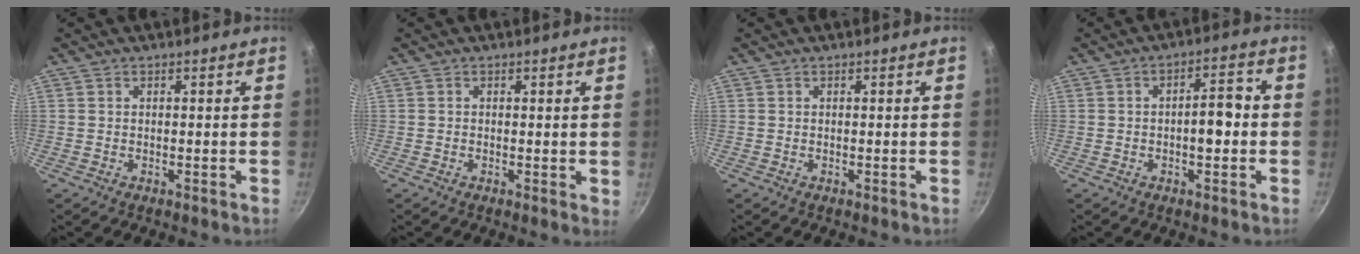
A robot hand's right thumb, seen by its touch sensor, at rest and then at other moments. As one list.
[{"total": 0.9, "force": [0.1, 0.4, 0.8], "torque": [-0.009, -0.001, -0.001]}, {"total": 0.0}, {"total": 5.8, "force": [-0.9, 2.5, 5.1], "torque": [-0.061, 0.023, -0.016]}]